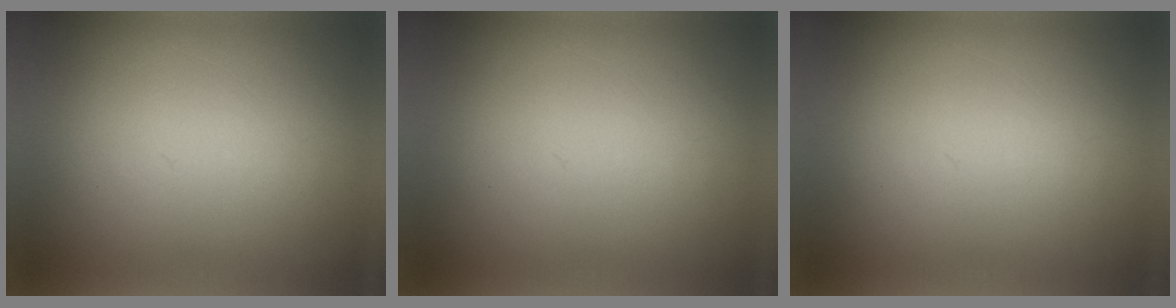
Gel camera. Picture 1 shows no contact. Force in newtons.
{"total": 0.0}
{"total": 0.0}